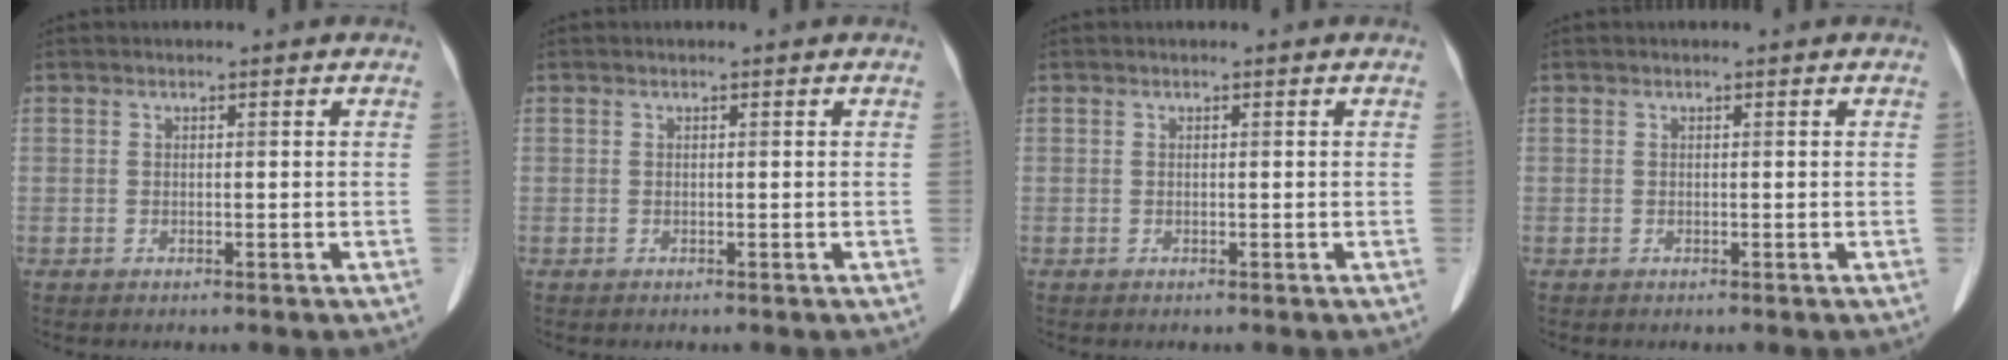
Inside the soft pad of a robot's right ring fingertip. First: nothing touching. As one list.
[{"total": 0.0}, {"total": 0.0}, {"total": 0.0}]